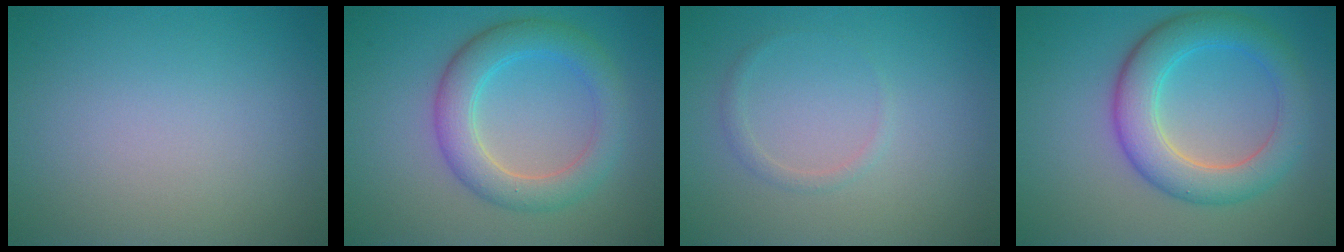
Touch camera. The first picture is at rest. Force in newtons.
{"total": 4.9, "press": 4.9, "slide": 0.5}
{"total": 0.9, "press": 0.9, "slide": 0.1}
{"total": 5.9, "press": 5.9, "slide": 0.1}